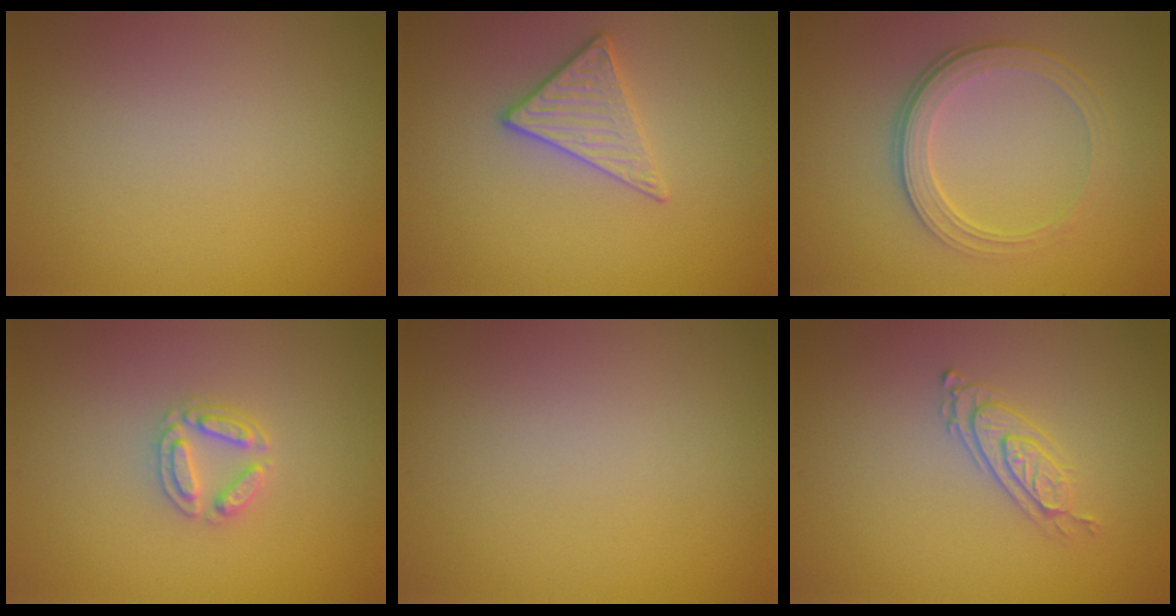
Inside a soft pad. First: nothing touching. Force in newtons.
{"total": 2.8, "press": 2.6, "slide": 1.1}
{"total": 4.2, "press": 2.9, "slide": 3.0}
{"total": 2.5, "press": 2.5, "slide": 0.4}
{"total": 0.0}
{"total": 2.4, "press": 2.0, "slide": 1.4}